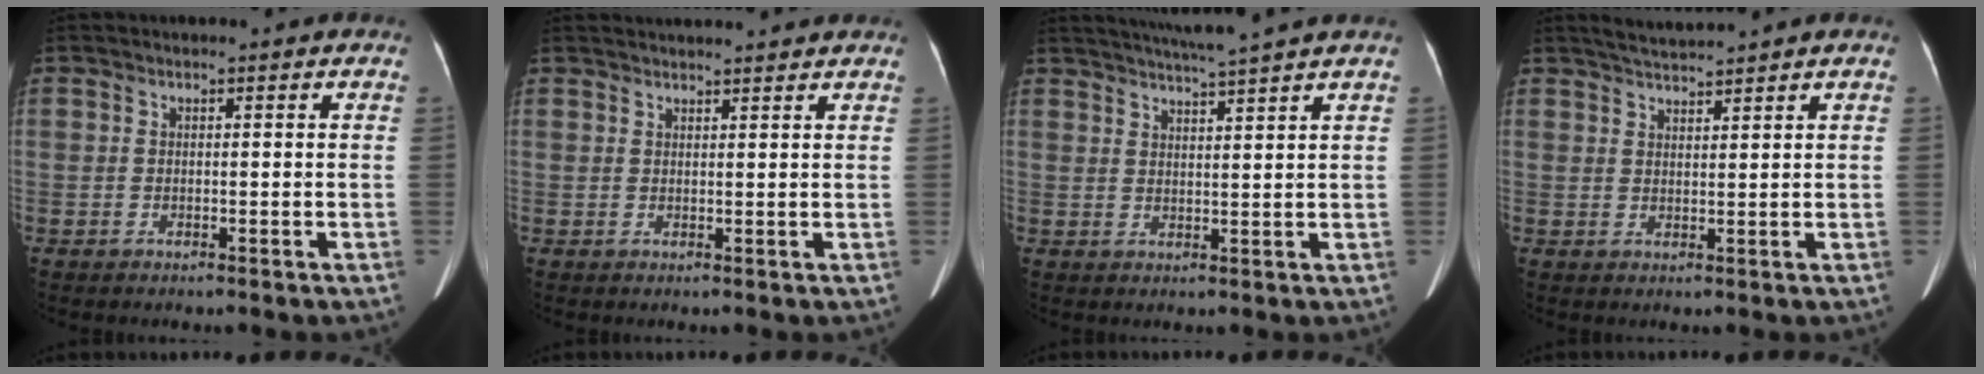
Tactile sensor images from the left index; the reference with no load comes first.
{"total": 7.6, "force": [7.2, 0.5, 2.1], "torque": [-0.027, 0.031, 0.086]}
{"total": 7.4, "force": [6.5, -1.7, 3.1], "torque": [-0.049, 0.006, 0.096]}
{"total": 3.2, "force": [3.1, -0.6, 0.7], "torque": [-0.015, 0.010, 0.062]}